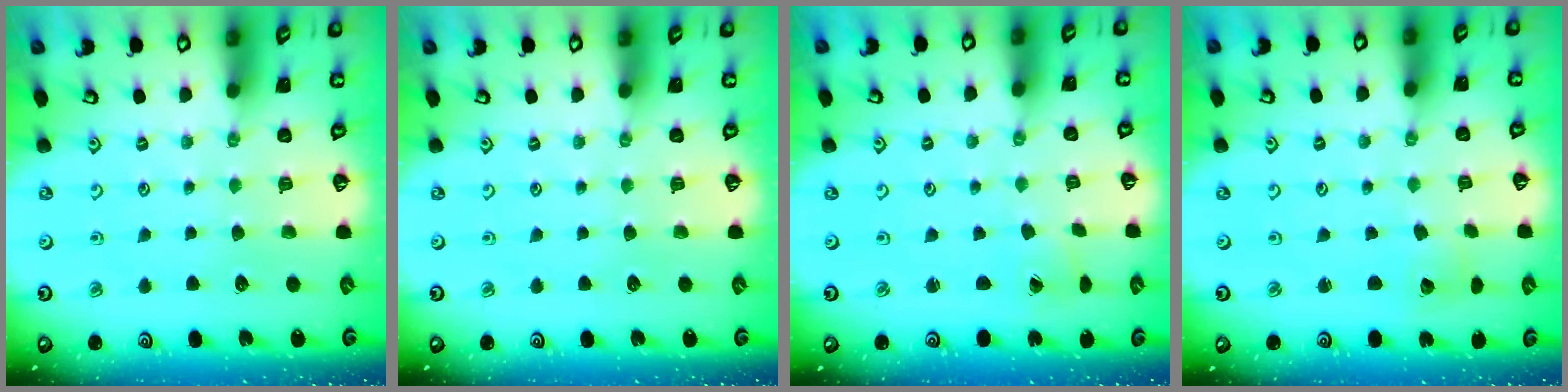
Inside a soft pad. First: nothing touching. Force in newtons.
{"total": 0.0}
{"total": 0.8, "press": 0.8, "slide": 0.1}
{"total": 1.8, "press": 1.7, "slide": 0.3}